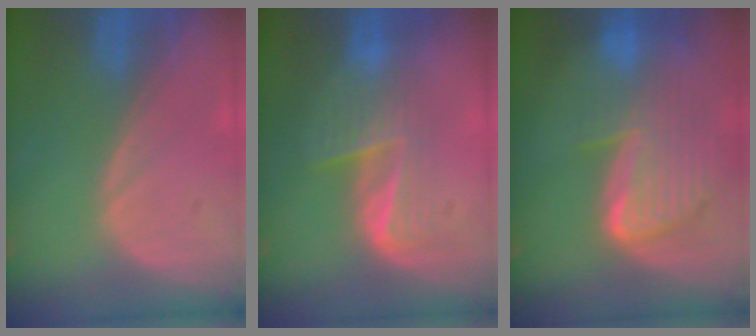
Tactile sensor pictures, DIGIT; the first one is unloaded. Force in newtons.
{"total": 6.9, "press": 5.6, "slide": 4.0}
{"total": 9.9, "press": 8.4, "slide": 5.1}